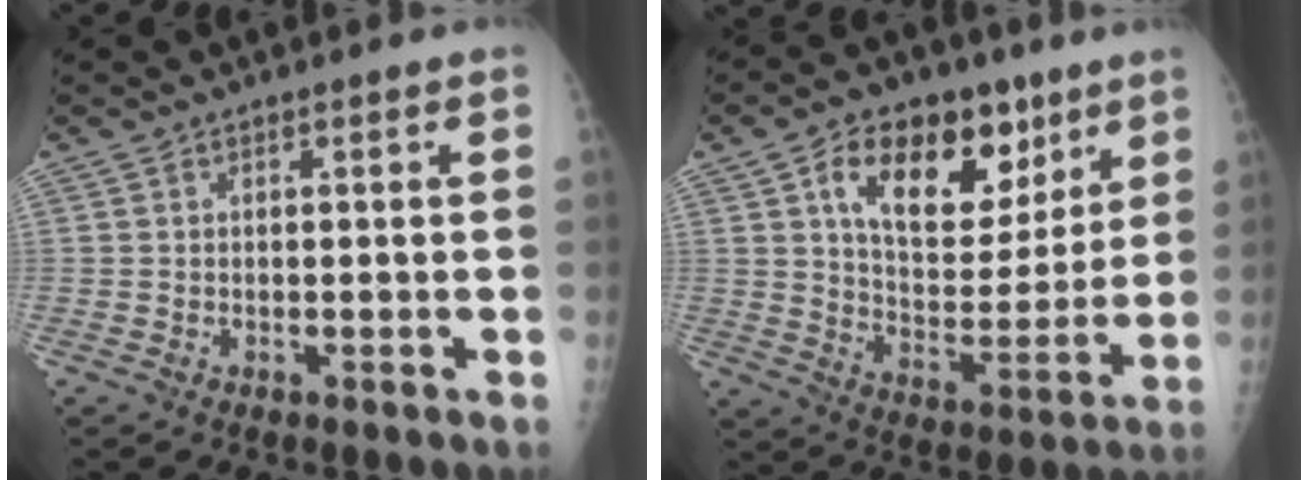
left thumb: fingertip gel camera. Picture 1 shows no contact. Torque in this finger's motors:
{"motor_torque": [0.27, 0.37, 0.67, -0.26, 0.08]}